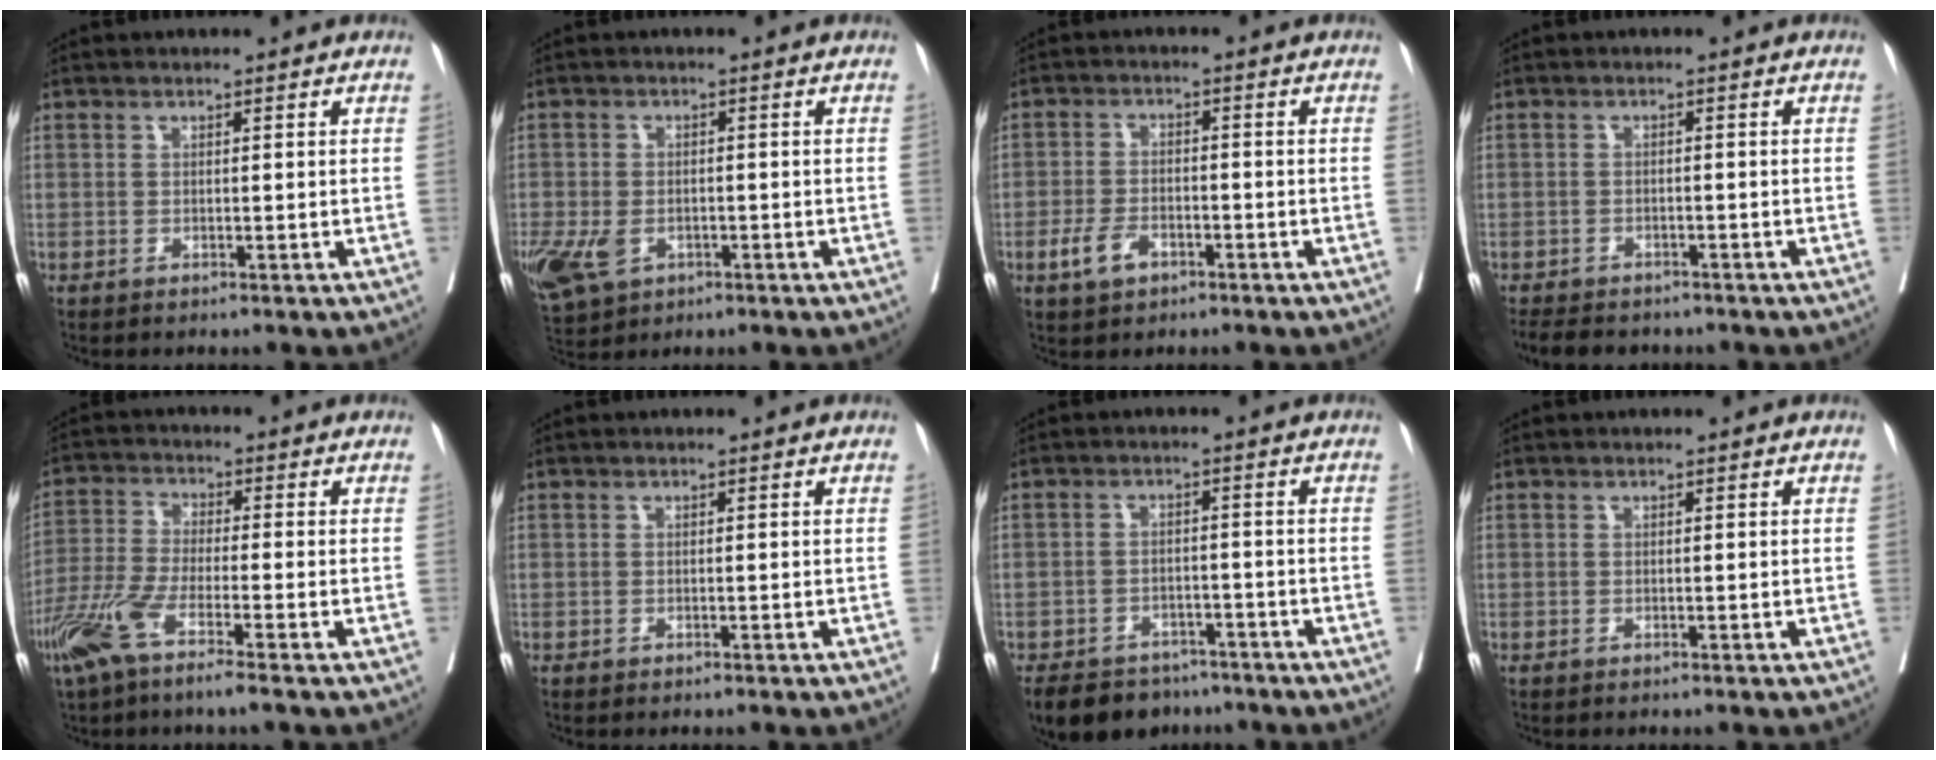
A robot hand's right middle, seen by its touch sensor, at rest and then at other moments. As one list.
[{"total": 12.0, "force": [-4.8, 8.6, 6.8], "torque": [-0.186, -0.010, -0.070]}, {"total": 4.5, "force": [-2.4, 2.4, 3.0], "torque": [-0.066, -0.002, -0.040]}, {"total": 8.1, "force": [-6.9, 3.2, 2.9], "torque": [-0.047, -0.004, -0.095]}, {"total": 7.8, "force": [-4.8, 0.3, 6.1], "torque": [-0.134, -0.016, -0.102]}, {"total": 0.0}, {"total": 10.0, "force": [-7.8, 5.6, 2.7], "torque": [-0.043, -0.003, -0.108]}, {"total": 0.0}]